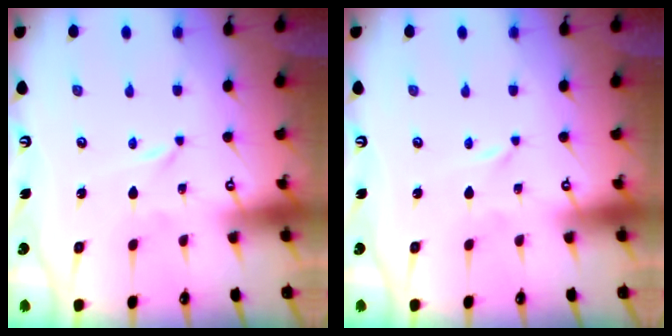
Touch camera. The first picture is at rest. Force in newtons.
{"total": 0.0}